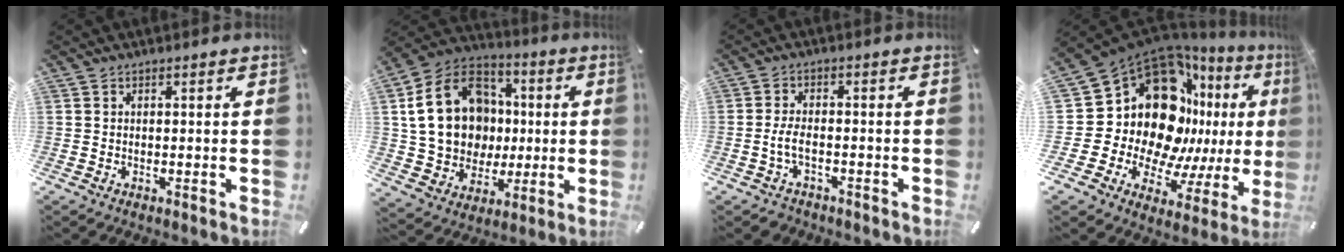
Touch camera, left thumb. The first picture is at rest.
{"total": 21.7, "force": [1.7, 18.0, 11.9], "torque": [-0.222, 0.015, 0.042]}
{"total": 4.4, "force": [-1.6, 2.5, 3.3], "torque": [-0.078, 0.005, -0.034]}
{"total": 22.8, "force": [7.5, 16.2, 14.2], "torque": [-0.251, -0.101, 0.159]}